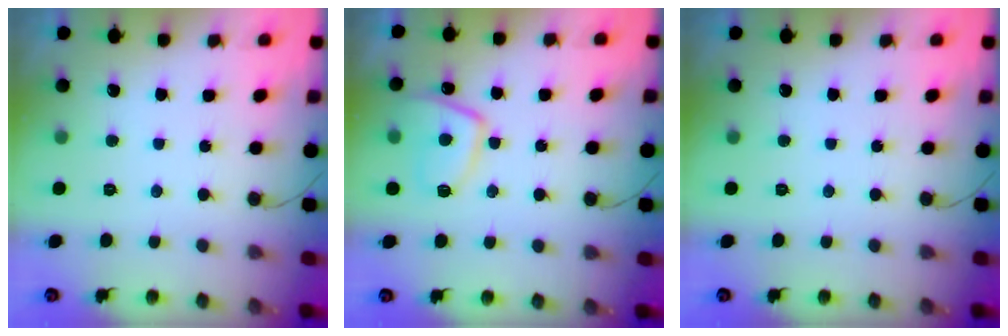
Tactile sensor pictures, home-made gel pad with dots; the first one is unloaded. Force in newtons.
{"total": 10.0, "press": 9.9, "slide": 1.2}
{"total": 0.0}